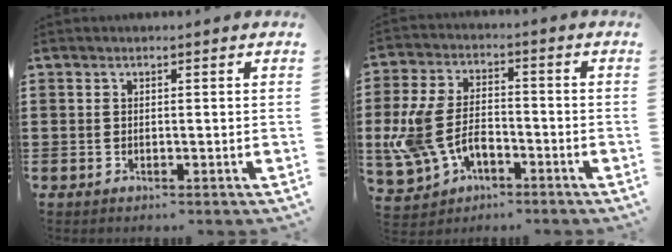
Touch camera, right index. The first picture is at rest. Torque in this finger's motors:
{"motor_torque": [1.85, -0.29, 0.48, 0.21]}